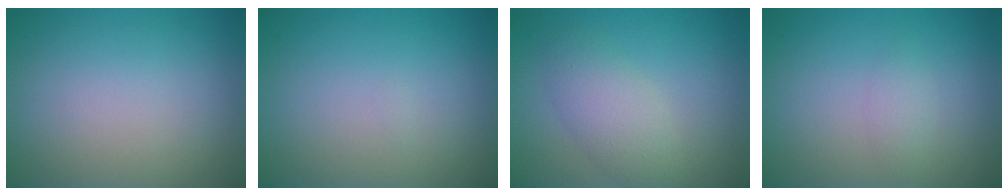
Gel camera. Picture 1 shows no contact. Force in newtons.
{"total": 0.0}
{"total": 3.4, "press": 3.4, "slide": 0.0}
{"total": 1.2, "press": 1.2, "slide": 0.1}